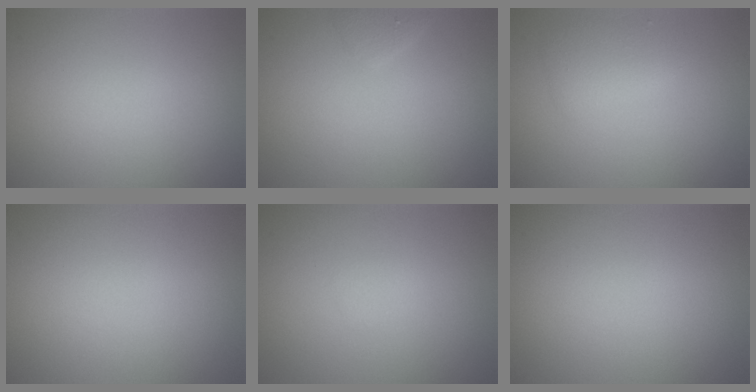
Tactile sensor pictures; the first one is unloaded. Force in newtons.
{"total": 1.1, "press": 1.0, "slide": 0.1}
{"total": 2.1, "press": 2.1, "slide": 0.1}
{"total": 0.0}
{"total": 0.6, "press": 0.6, "slide": 0.0}
{"total": 0.0}